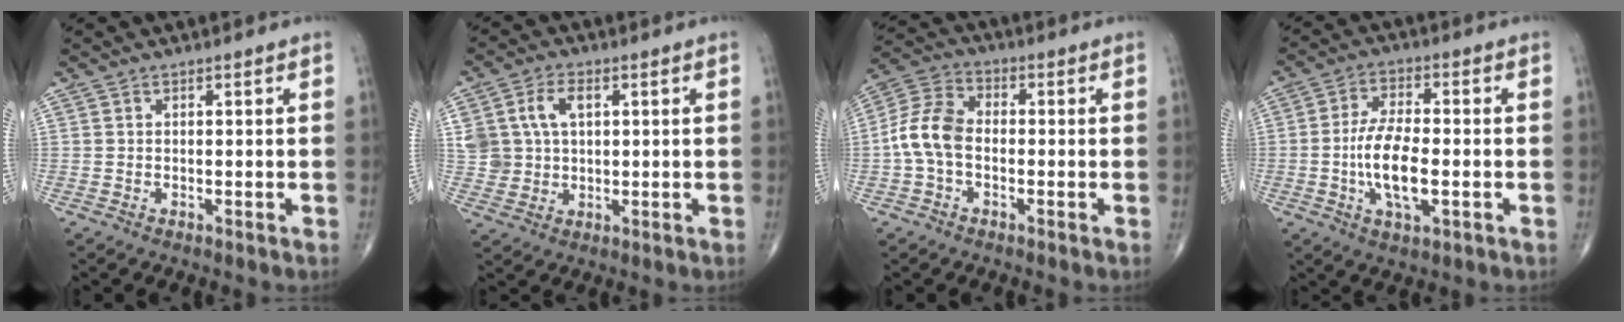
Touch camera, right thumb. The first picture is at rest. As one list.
[{"total": 8.3, "force": [2.3, 5.9, 5.4], "torque": [-0.094, 0.002, 0.050]}, {"total": 8.7, "force": [-1.4, 5.7, 6.4], "torque": [-0.126, 0.026, -0.040]}, {"total": 10.0, "force": [-1.9, 4.0, 9.0], "torque": [-0.175, 0.009, -0.035]}]